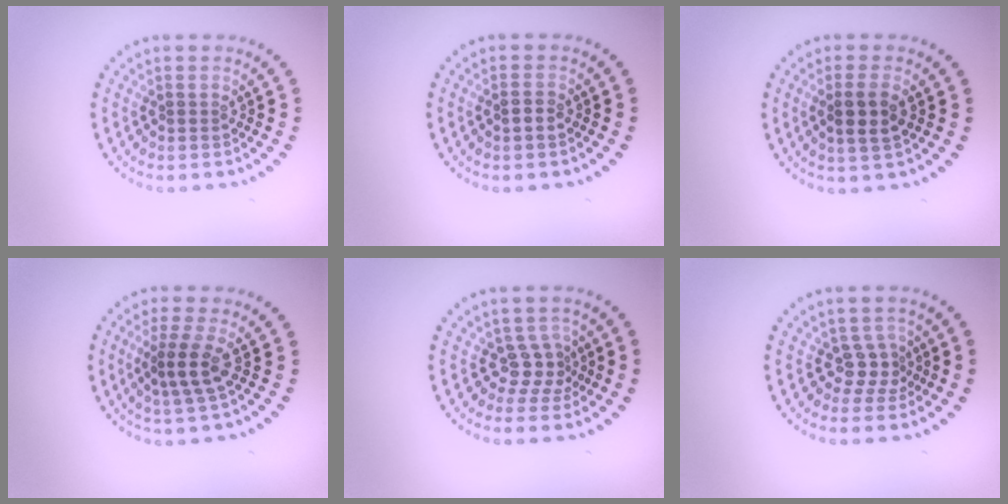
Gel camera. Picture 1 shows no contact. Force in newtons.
{"total": 1.0, "press": 0.9, "slide": 0.2}
{"total": 2.5, "press": 2.4, "slide": 0.9}
{"total": 2.9, "press": 2.1, "slide": 1.9}
{"total": 2.2, "press": 1.5, "slide": 1.7}
{"total": 2.1, "press": 1.5, "slide": 1.5}